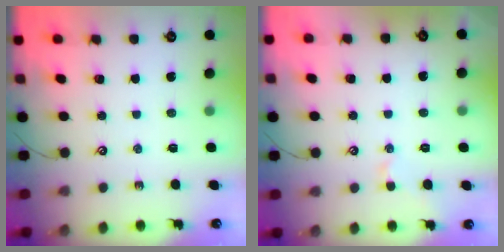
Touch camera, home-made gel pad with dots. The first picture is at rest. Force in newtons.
{"total": 0.7, "press": 0.7, "slide": 0.2}